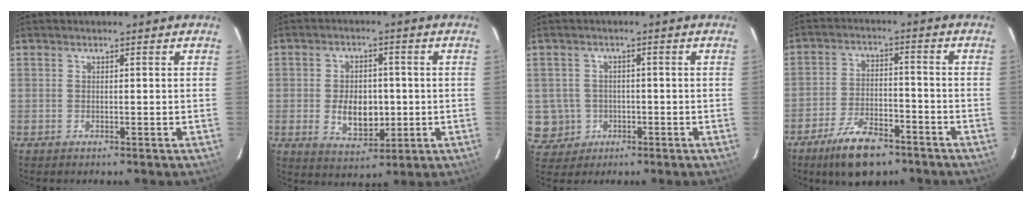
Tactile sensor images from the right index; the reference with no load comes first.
{"total": 8.5, "force": [-1.0, 5.5, 6.3], "torque": [-0.119, -0.002, -0.004]}
{"total": 6.1, "force": [-1.2, 5.9, 0.7], "torque": [-0.029, 0.016, -0.004]}
{"total": 11.3, "force": [-8.0, 4.5, 6.5], "torque": [-0.143, -0.004, -0.133]}